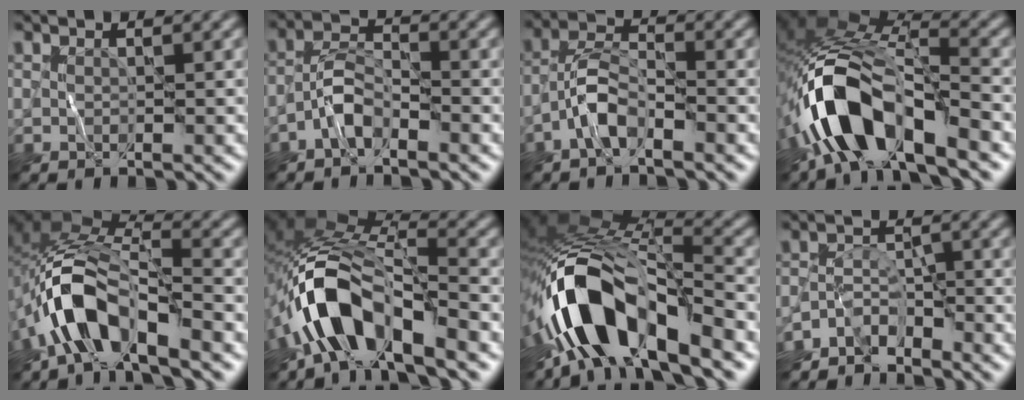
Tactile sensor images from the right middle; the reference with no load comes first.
{"total": 2.8, "force": [-1.9, 1.1, 1.8], "torque": [-0.030, 0.013, -0.045]}
{"total": 3.4, "force": [-2.1, 1.1, 2.4], "torque": [-0.043, 0.013, -0.050]}
{"total": 10.4, "force": [-5.4, 4.6, 7.5], "torque": [-0.140, 0.011, -0.106]}
{"total": 7.9, "force": [-4.3, 3.5, 5.7], "torque": [-0.101, 0.008, -0.090]}
{"total": 8.6, "force": [-5.1, 3.7, 6.0], "torque": [-0.103, 0.010, -0.101]}
{"total": 12.2, "force": [-6.2, 4.7, 9.3], "torque": [-0.162, 0.009, -0.119]}
{"total": 3.3, "force": [-2.9, 1.4, 0.8], "torque": [-0.001, 0.000, -0.063]}